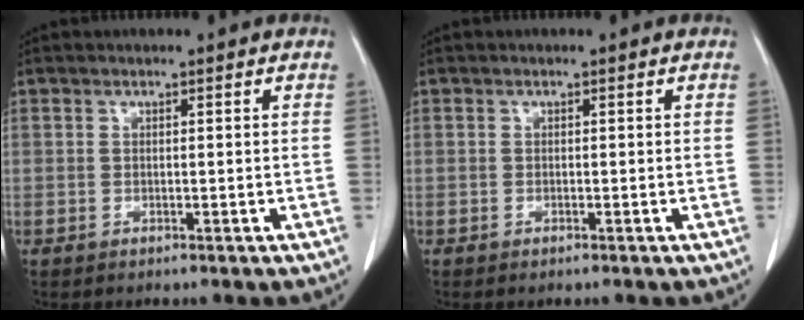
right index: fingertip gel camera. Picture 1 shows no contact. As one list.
[{"total": 0.0}]